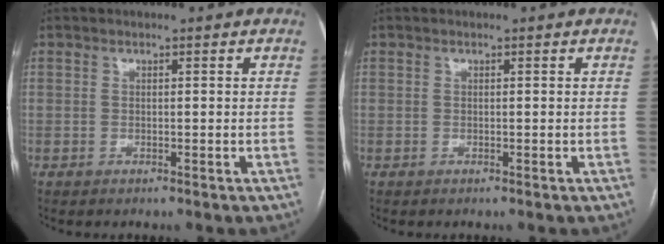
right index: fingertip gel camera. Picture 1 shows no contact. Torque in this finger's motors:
{"motor_torque": [0.04, 0.04, 0.00, 0.01]}